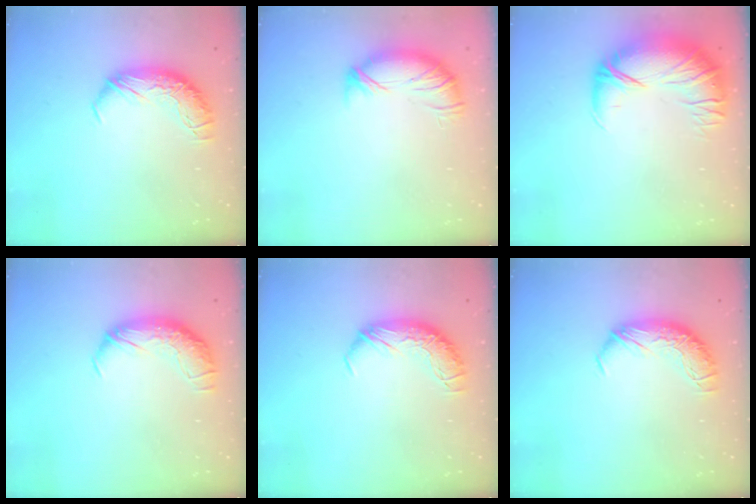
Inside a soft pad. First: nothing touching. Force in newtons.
{"total": 3.9, "press": 3.4, "slide": 1.9}
{"total": 2.9, "press": 0.7, "slide": 2.9}
{"total": 1.5, "press": 0.2, "slide": 1.5}
{"total": 0.0}
{"total": 0.0}